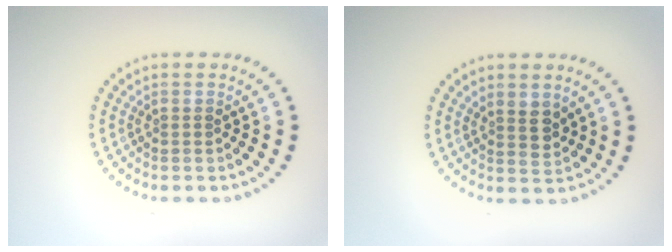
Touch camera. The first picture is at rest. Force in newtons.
{"total": 2.0, "press": 1.7, "slide": 1.0}